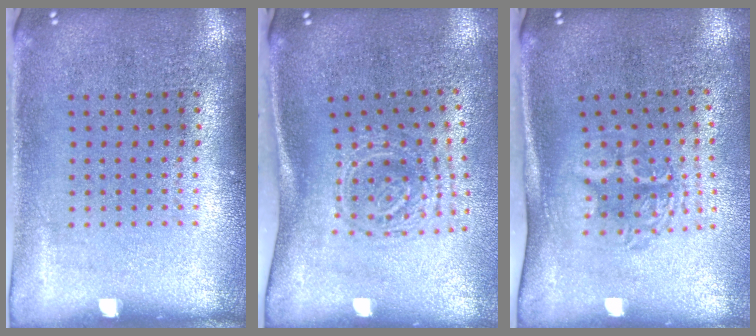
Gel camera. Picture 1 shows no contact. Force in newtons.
{"total": 1.8, "press": 1.3, "slide": 1.3}
{"total": 1.7, "press": 1.3, "slide": 1.1}